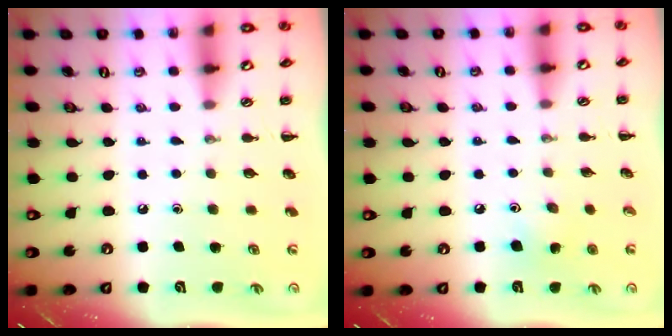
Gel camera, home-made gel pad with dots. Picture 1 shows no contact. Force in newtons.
{"total": 2.9, "press": 2.8, "slide": 0.8}